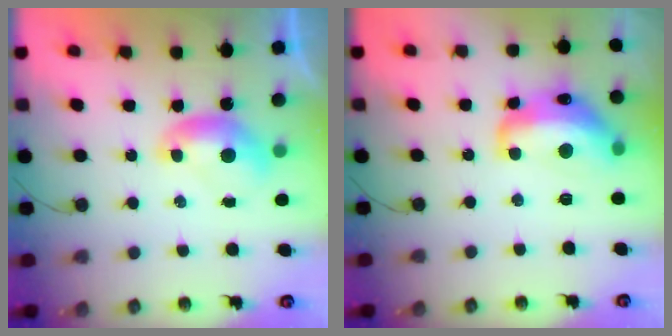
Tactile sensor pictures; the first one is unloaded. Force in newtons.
{"total": 9.5, "press": 9.5, "slide": 0.9}